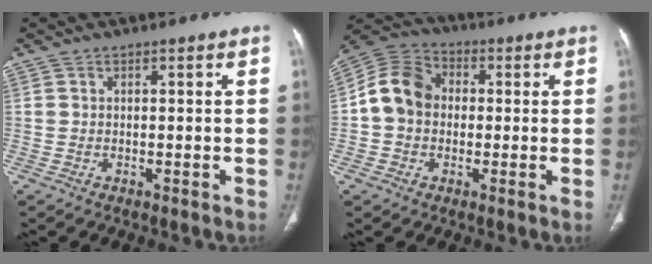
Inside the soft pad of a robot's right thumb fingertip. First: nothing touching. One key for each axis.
{"total": 10.1, "fx": 0.1, "fy": 8.4, "fz": 5.7, "tx": -0.094, "ty": 0.031, "tz": -0.011}